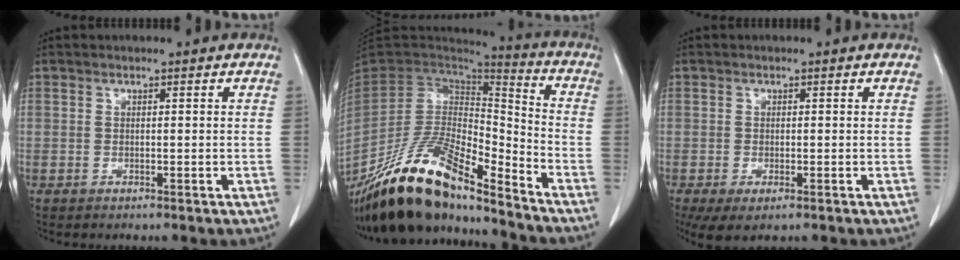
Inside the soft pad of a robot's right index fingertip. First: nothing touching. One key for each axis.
{"total": 21.8, "fx": -17.6, "fy": 4.5, "fz": 12.0, "tx": -0.238, "ty": -0.010, "tz": -0.325}
{"total": 4.8, "fx": -2.8, "fy": 1.9, "fz": 3.5, "tx": -0.056, "ty": -0.014, "tz": -0.042}